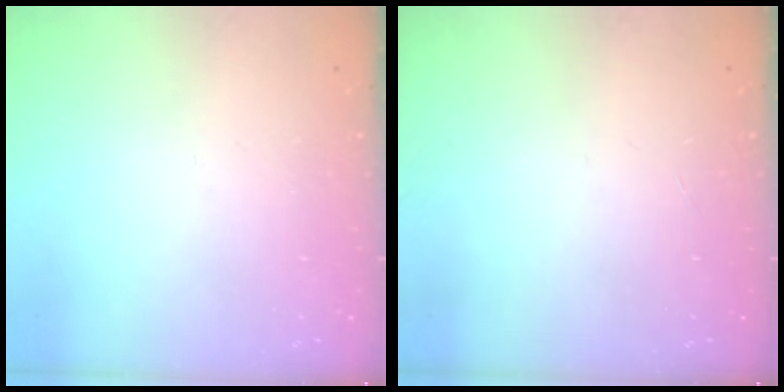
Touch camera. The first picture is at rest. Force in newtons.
{"total": 0.0}